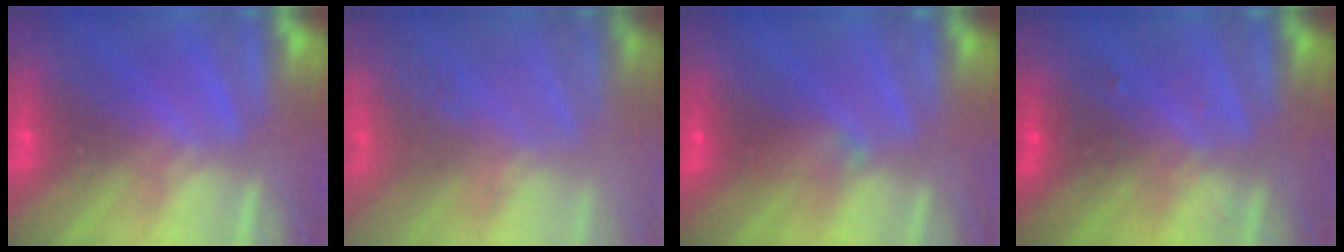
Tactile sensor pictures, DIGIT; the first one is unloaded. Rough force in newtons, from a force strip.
{"total": 3.3}
{"total": 2.2}
{"total": 2.4}